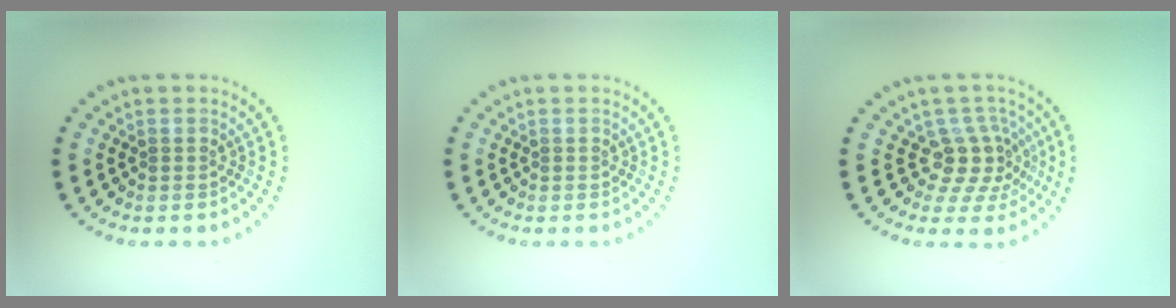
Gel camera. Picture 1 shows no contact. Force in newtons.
{"total": 0.0}
{"total": 3.7, "press": 2.8, "slide": 2.4}